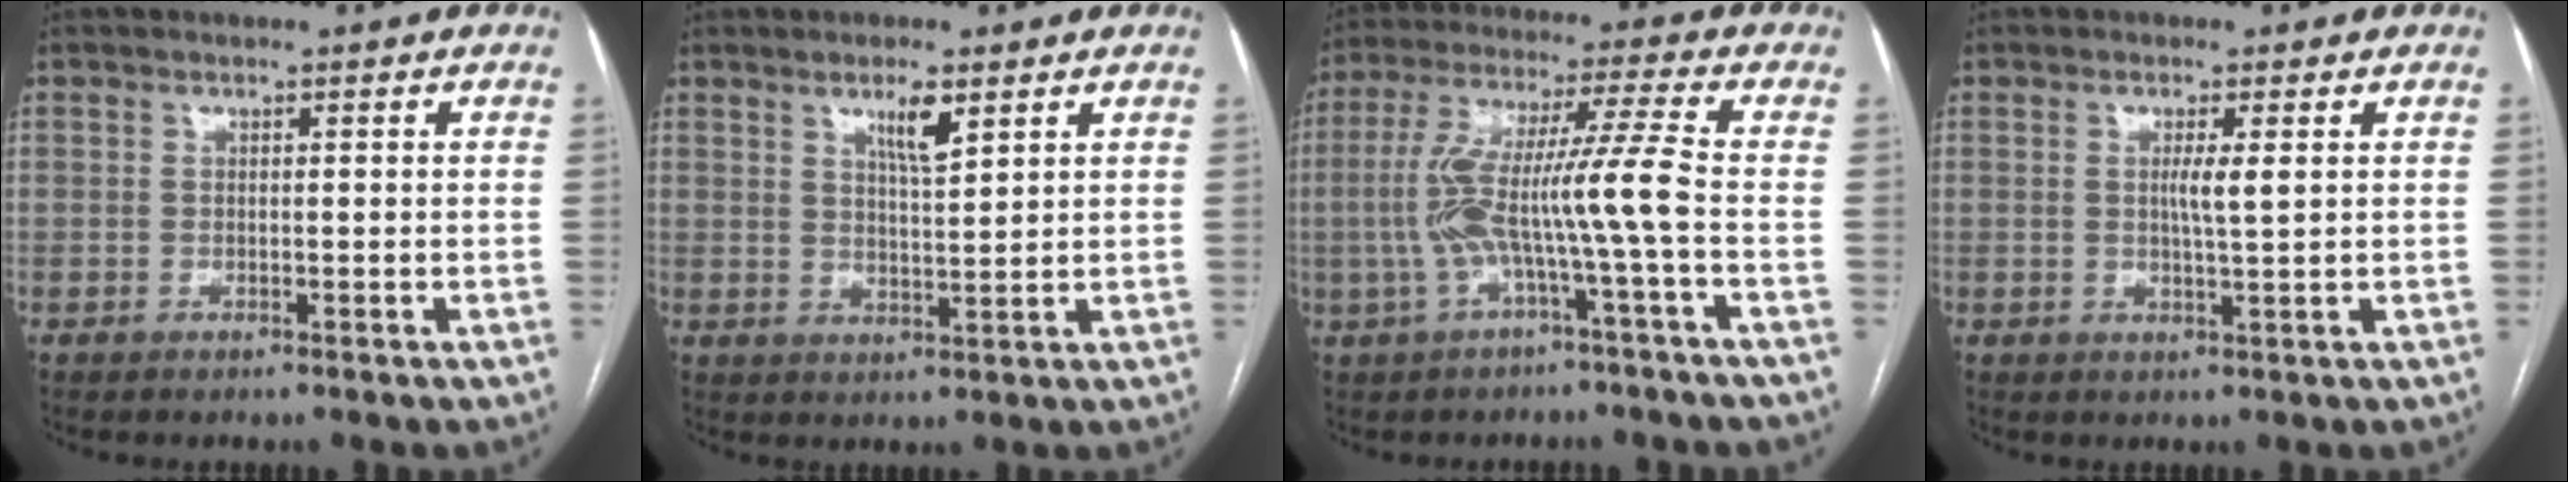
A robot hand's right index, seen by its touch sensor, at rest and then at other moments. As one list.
[{"total": 4.4, "force": [2.6, 0.6, 3.5], "torque": [-0.062, -0.005, 0.046]}, {"total": 10.5, "force": [-2.3, -1.0, 10.2], "torque": [-0.212, 0.026, -0.044]}, {"total": 2.8, "force": [0.6, -0.1, 2.7], "torque": [-0.053, -0.004, 0.010]}]